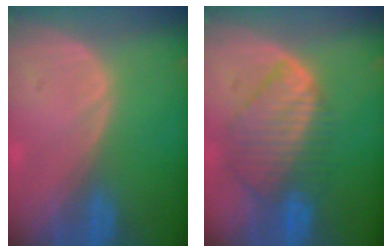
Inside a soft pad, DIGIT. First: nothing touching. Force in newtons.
{"total": 8.7, "press": 7.7, "slide": 4.1}